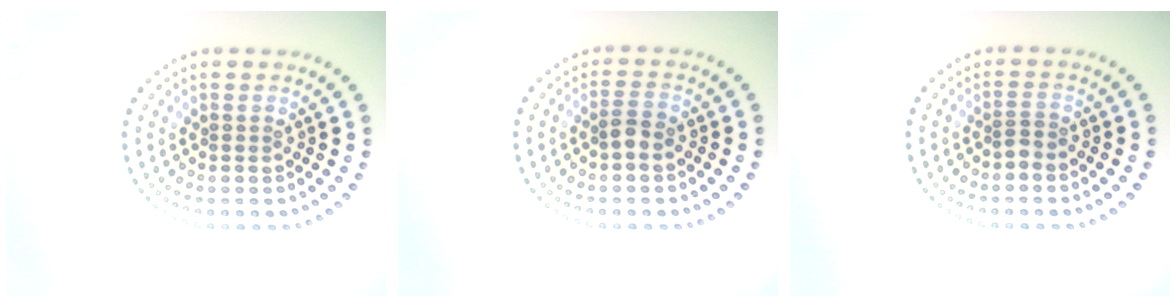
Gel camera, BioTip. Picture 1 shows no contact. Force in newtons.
{"total": 1.5, "press": 1.4, "slide": 0.6}
{"total": 0.8, "press": 0.5, "slide": 0.7}